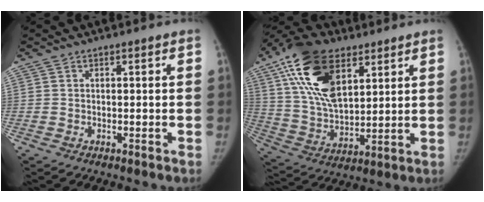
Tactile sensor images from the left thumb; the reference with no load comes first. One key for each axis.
{"total": 19.9, "fx": 9.3, "fy": 10.6, "fz": 14.1, "tx": -0.245, "ty": -0.026, "tz": 0.171}